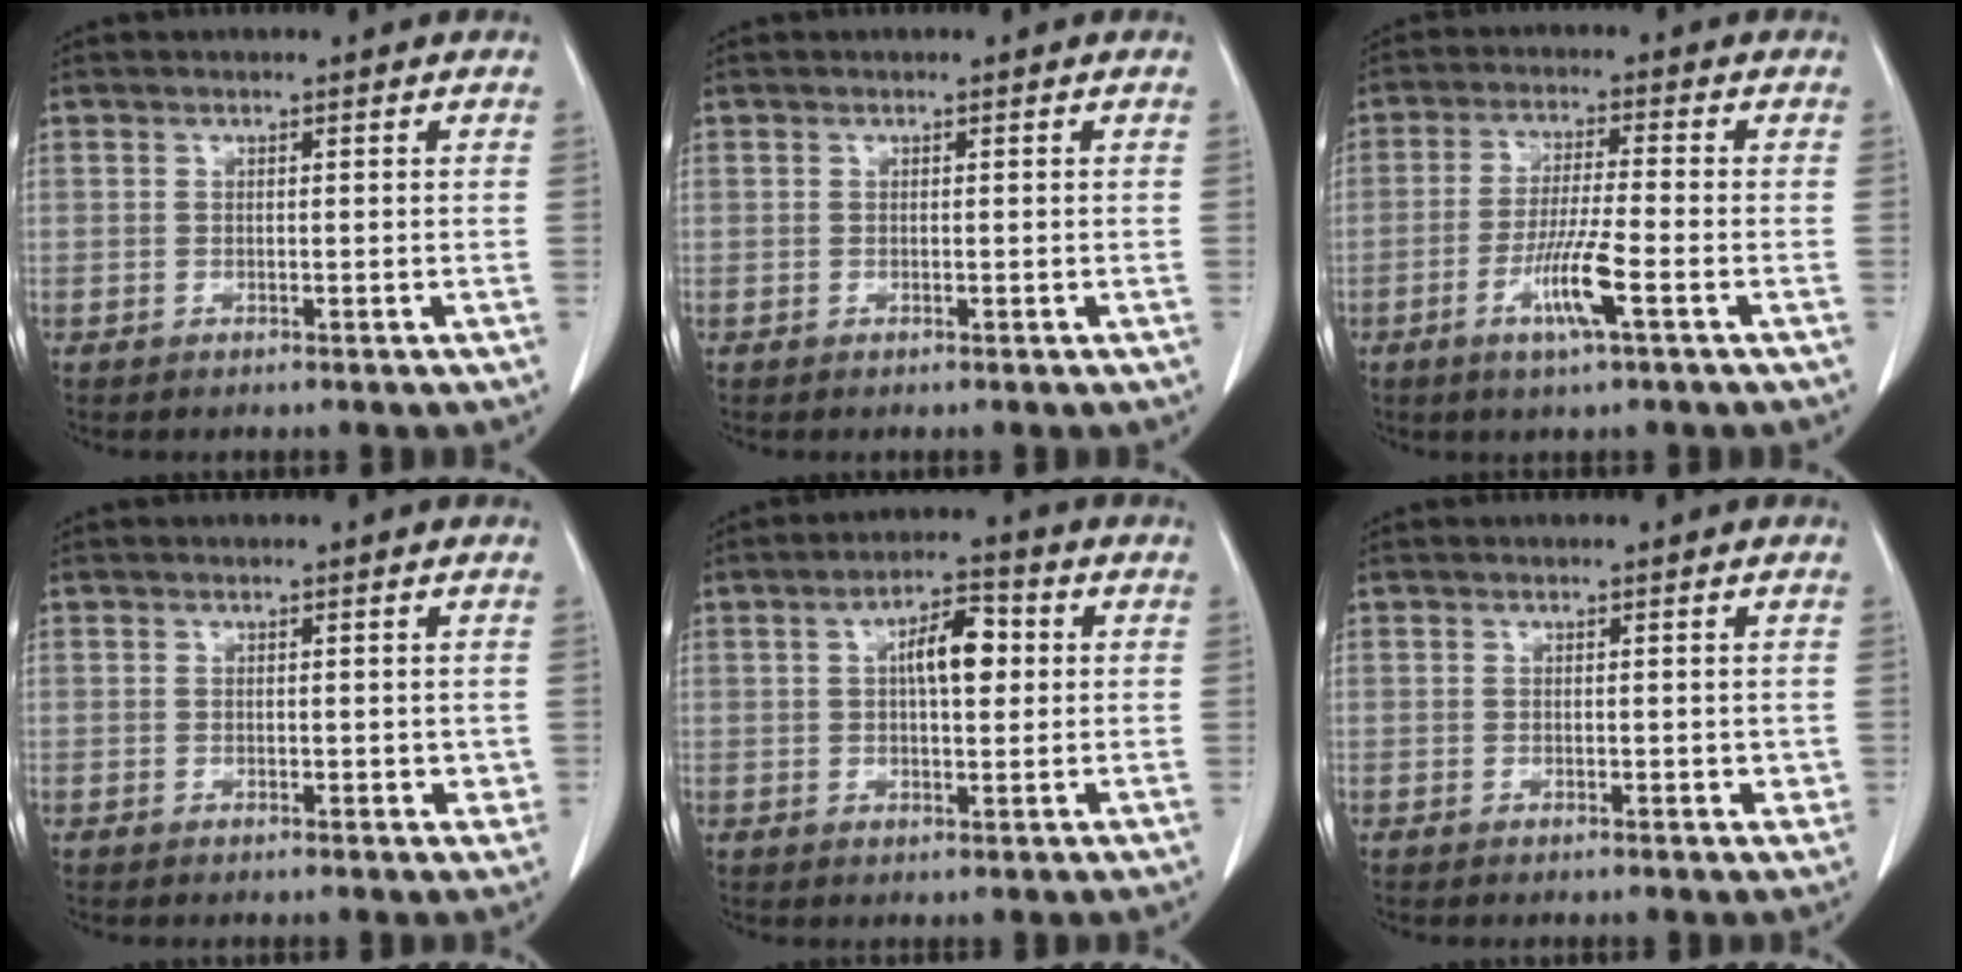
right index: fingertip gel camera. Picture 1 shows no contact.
{"total": 0.0}
{"total": 7.4, "force": [-3.1, -0.1, 6.7], "torque": [-0.130, -0.011, -0.059]}
{"total": 1.9, "force": [0.2, 1.2, 1.5], "torque": [-0.014, -0.002, 0.005]}
{"total": 6.8, "force": [1.3, 2.5, 6.2], "torque": [-0.105, 0.015, 0.021]}
{"total": 1.6, "force": [0.2, 1.0, 1.3], "torque": [-0.012, -0.002, 0.005]}